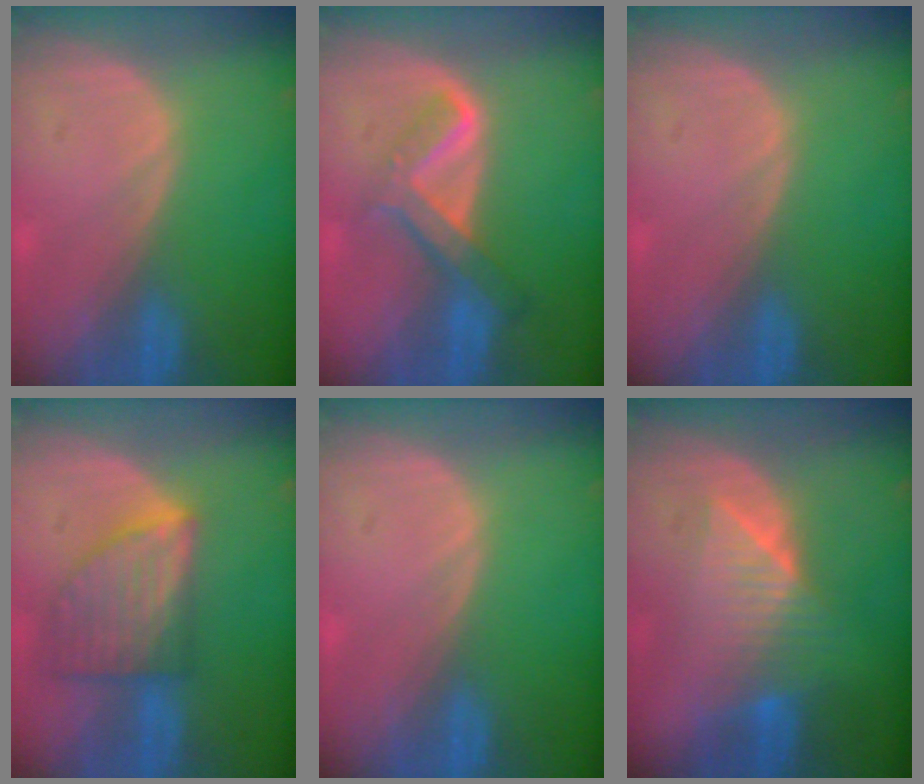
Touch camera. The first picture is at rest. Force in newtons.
{"total": 6.8, "press": 5.7, "slide": 3.7}
{"total": 0.0}
{"total": 7.8, "press": 7.1, "slide": 3.3}
{"total": 0.0}
{"total": 6.7, "press": 6.7, "slide": 0.6}